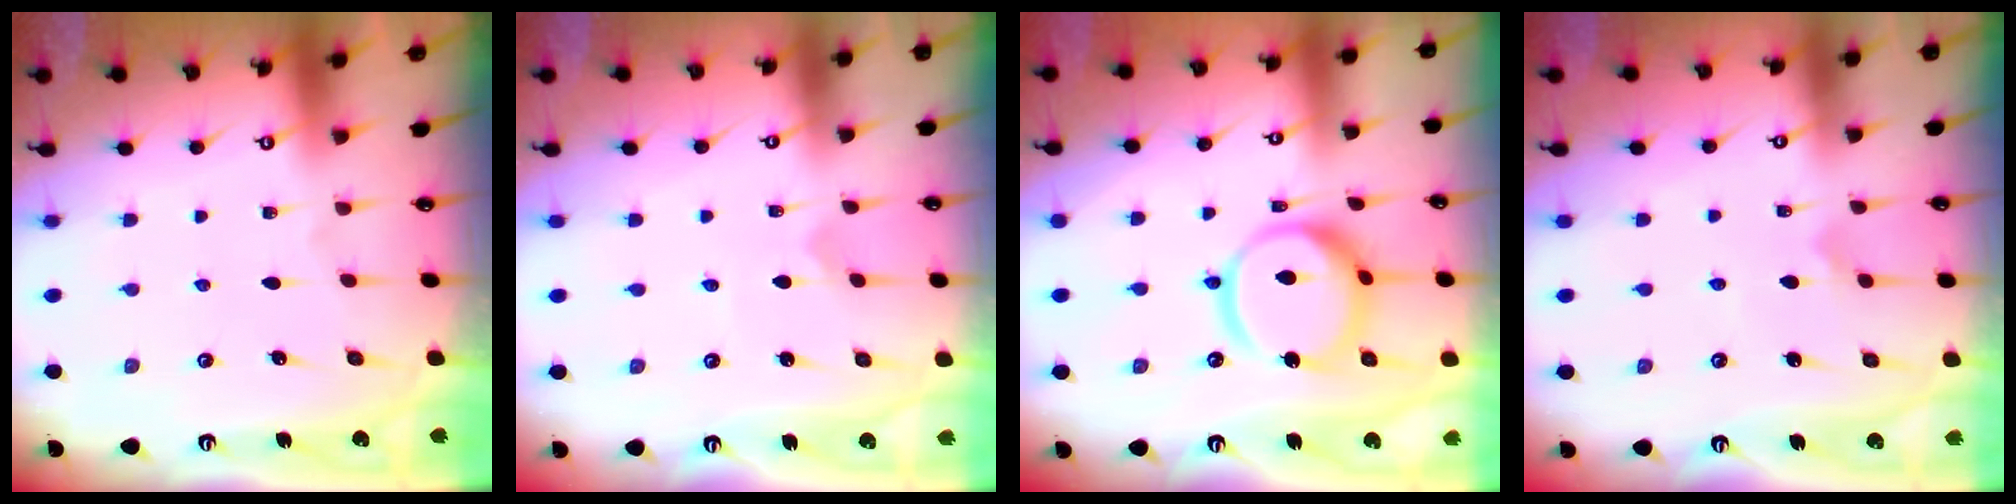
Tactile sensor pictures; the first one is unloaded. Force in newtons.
{"total": 0.6, "press": 0.6, "slide": 0.0}
{"total": 14.0, "press": 13.9, "slide": 1.5}
{"total": 3.8, "press": 3.8, "slide": 0.5}